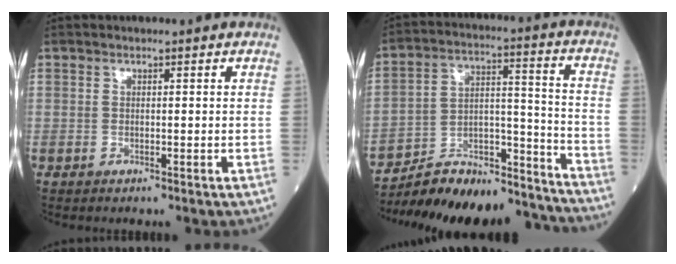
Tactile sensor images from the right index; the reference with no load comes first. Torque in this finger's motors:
{"motor_torque": [1.10, -1.04, 0.36, 0.10]}